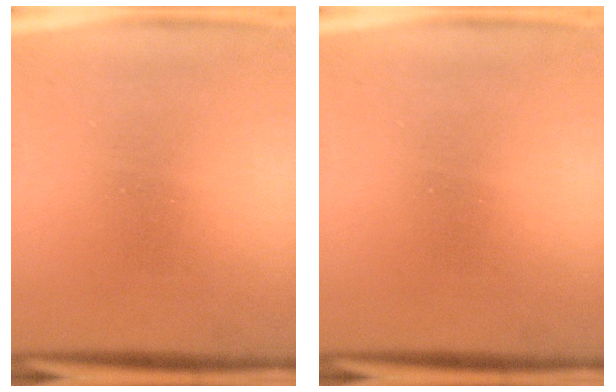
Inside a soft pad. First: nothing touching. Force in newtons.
{"total": 0.0}